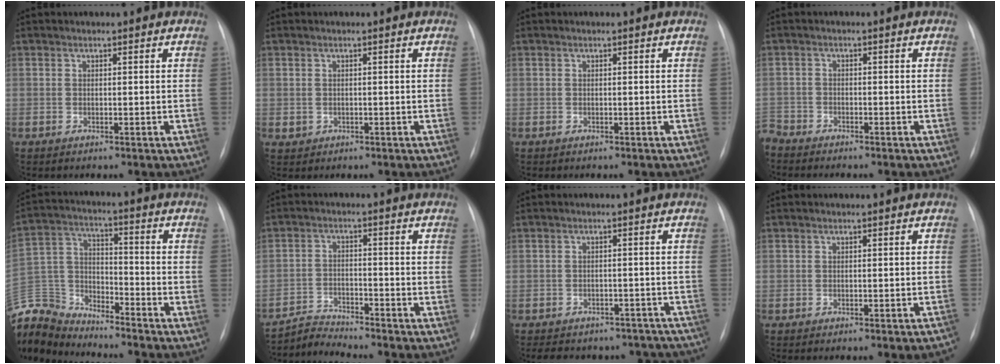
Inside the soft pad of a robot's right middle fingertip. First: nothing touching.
{"total": 1.1, "force": [-0.1, 1.0, 0.3], "torque": [-0.008, 0.001, 0.004]}
{"total": 0.0}
{"total": 4.2, "force": [-4.1, 0.9, 0.6], "torque": [-0.007, -0.012, -0.075]}
{"total": 14.4, "force": [-14.0, 2.7, 1.6], "torque": [-0.045, 0.030, -0.270]}
{"total": 4.6, "force": [-4.3, -0.9, -1.1], "torque": [0.014, -0.014, -0.080]}
{"total": 17.3, "force": [-14.9, 7.3, 4.8], "torque": [-0.106, 0.008, -0.161]}
{"total": 3.6, "force": [-2.9, 0.1, 2.1], "torque": [-0.017, 0.003, -0.033]}